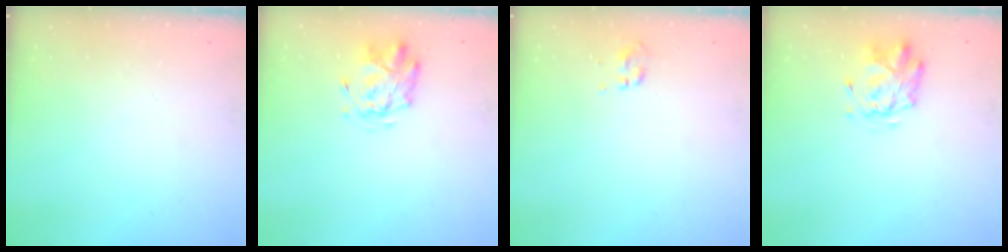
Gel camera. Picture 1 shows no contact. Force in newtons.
{"total": 2.9, "press": 2.5, "slide": 1.5}
{"total": 0.0}
{"total": 2.8, "press": 2.4, "slide": 1.4}